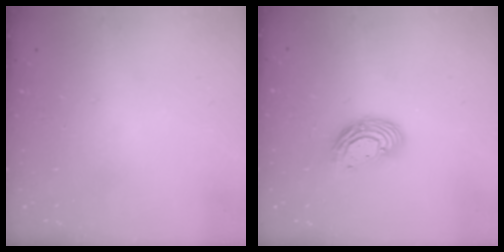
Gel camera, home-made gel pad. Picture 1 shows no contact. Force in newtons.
{"total": 10.8, "press": 10.8, "slide": 0.9}